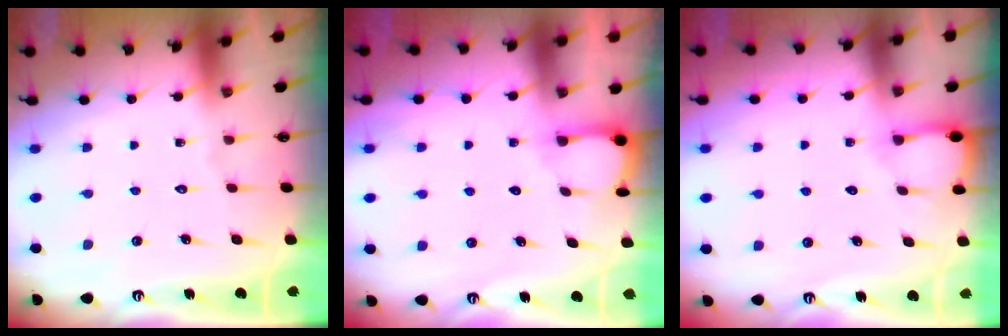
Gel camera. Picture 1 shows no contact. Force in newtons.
{"total": 4.6, "press": 4.6, "slide": 0.4}
{"total": 3.4, "press": 3.4, "slide": 0.3}